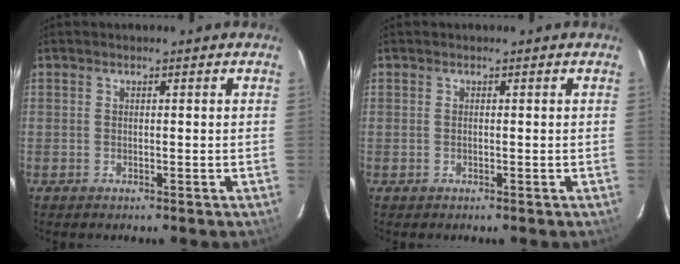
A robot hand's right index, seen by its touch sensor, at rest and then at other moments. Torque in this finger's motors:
{"motor_torque": [0.00, 0.00, 0.03, 0.00]}